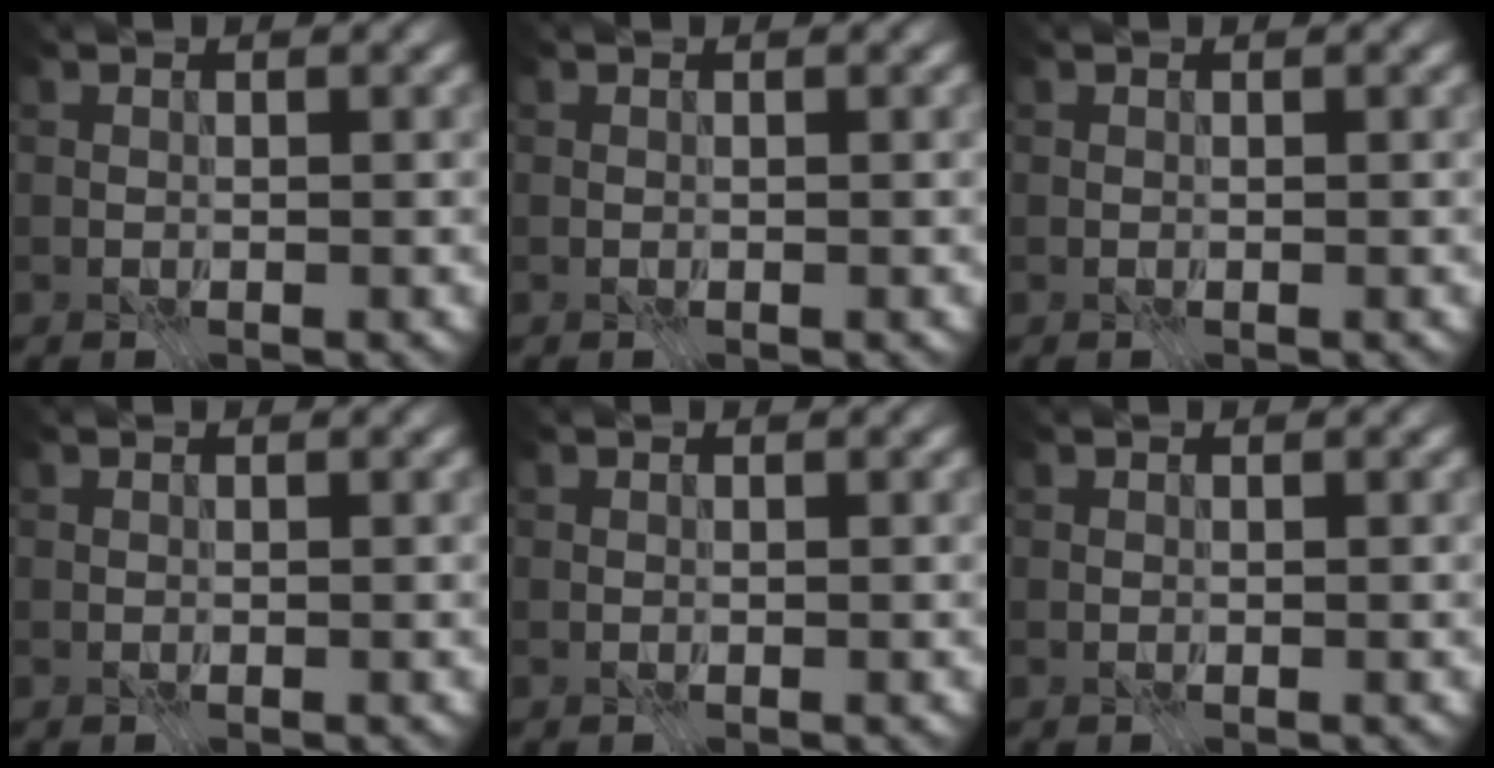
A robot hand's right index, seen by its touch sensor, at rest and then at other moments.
{"total": 0.0}
{"total": 0.0}
{"total": 0.0}
{"total": 0.0}
{"total": 0.0}